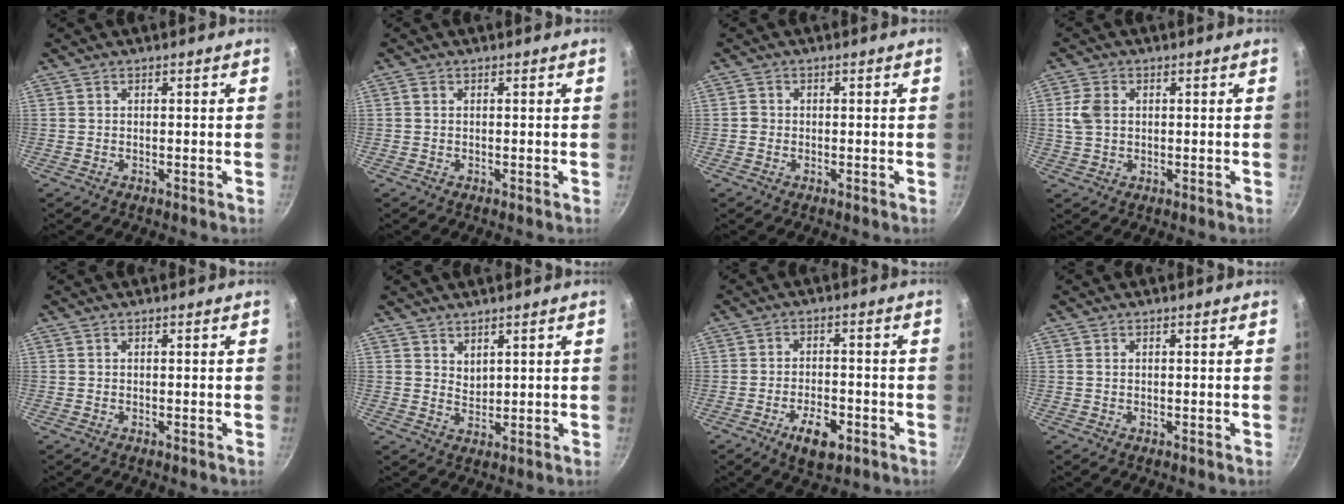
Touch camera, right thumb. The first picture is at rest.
{"total": 0.6, "force": [0.1, 0.5, 0.3], "torque": [-0.006, 0.003, 0.001]}
{"total": 1.2, "force": [-0.4, 1.1, 0.3], "torque": [-0.001, 0.003, -0.008]}
{"total": 4.7, "force": [0.7, 3.5, 3.0], "torque": [-0.056, 0.004, 0.011]}
{"total": 0.0}
{"total": 2.6, "force": [1.9, 1.3, 1.1], "torque": [-0.013, -0.011, 0.039]}
{"total": 7.2, "force": [-3.5, 3.4, 5.2], "torque": [-0.072, 0.015, -0.052]}
{"total": 0.6, "force": [0.1, 0.4, 0.4], "torque": [-0.006, 0.003, 0.002]}